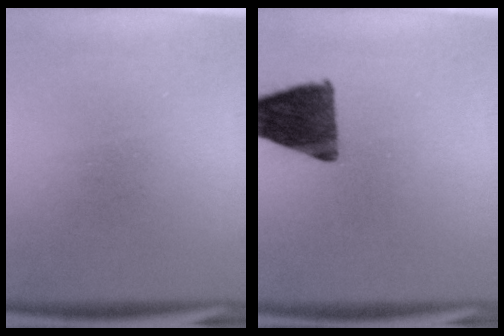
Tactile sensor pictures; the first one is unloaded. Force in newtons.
{"total": 12.3}